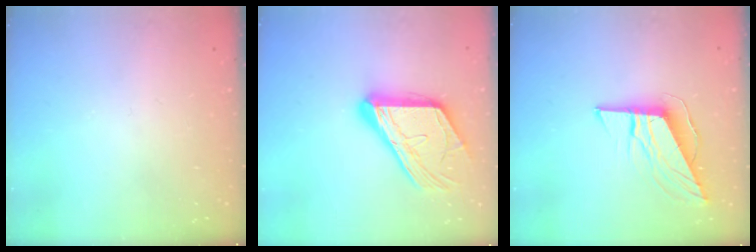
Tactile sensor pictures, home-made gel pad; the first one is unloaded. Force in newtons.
{"total": 17.1, "press": 17.0, "slide": 1.6}
{"total": 9.4, "press": 9.4, "slide": 0.6}